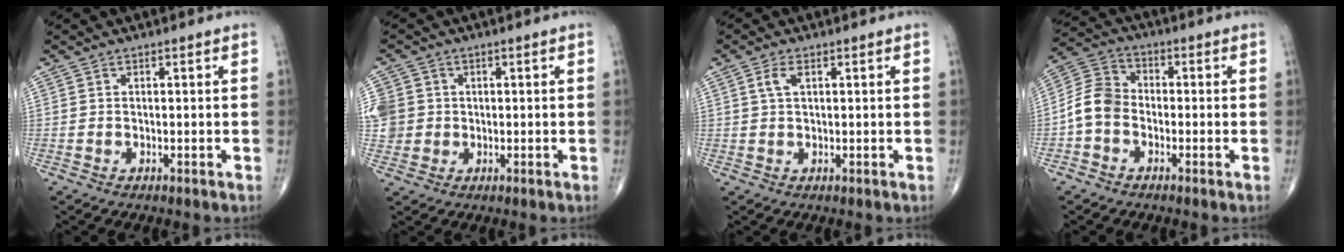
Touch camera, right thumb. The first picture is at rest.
{"total": 7.4, "force": [0.9, 7.0, 2.3], "torque": [-0.048, 0.017, 0.025]}
{"total": 2.5, "force": [0.9, 1.2, 2.0], "torque": [-0.046, 0.009, 0.020]}
{"total": 7.1, "force": [-2.0, 5.5, 4.1], "torque": [-0.069, 0.027, -0.053]}